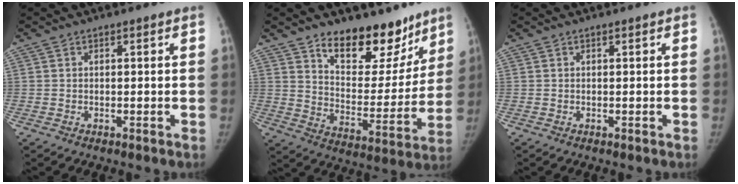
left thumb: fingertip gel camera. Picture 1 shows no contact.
{"total": 17.5, "force": [12.6, 9.0, 8.2], "torque": [-0.052, -0.093, 0.193]}
{"total": 0.0}